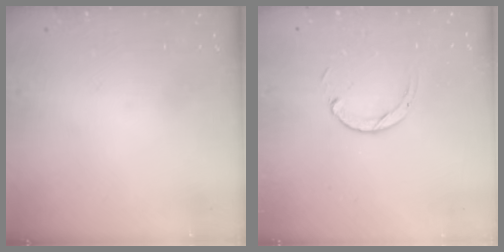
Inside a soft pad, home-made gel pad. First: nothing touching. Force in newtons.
{"total": 2.9, "press": 2.9, "slide": 0.4}